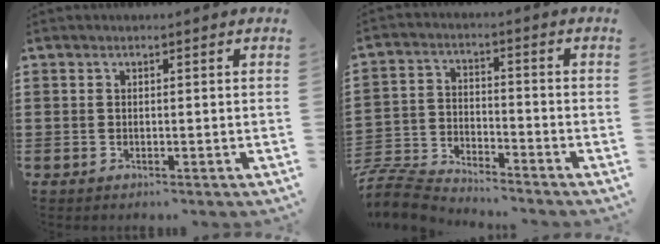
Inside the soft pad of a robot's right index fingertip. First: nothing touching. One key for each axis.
{"total": 6.8, "fx": -6.8, "fy": 0.8, "fz": 0.7, "tx": -0.041, "ty": 0.003, "tz": -0.142}